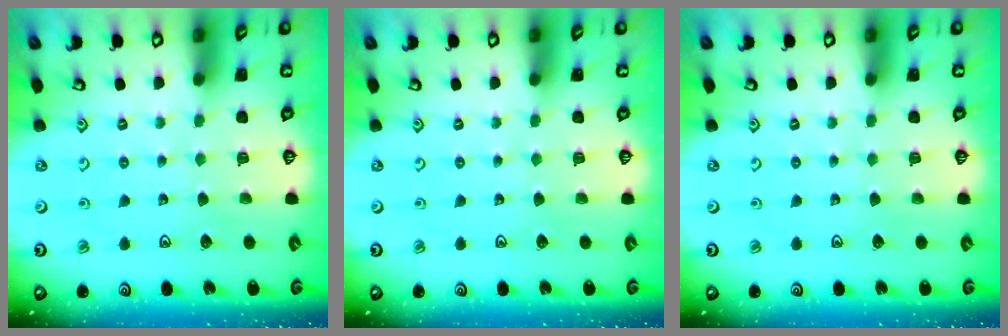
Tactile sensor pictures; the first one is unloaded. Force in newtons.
{"total": 0.0}
{"total": 0.0}